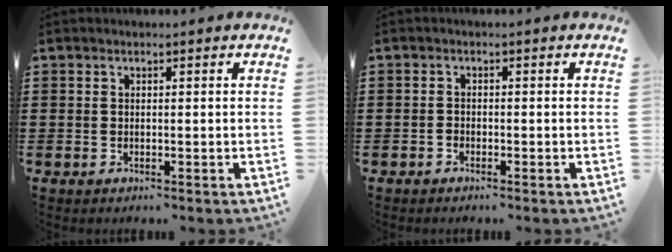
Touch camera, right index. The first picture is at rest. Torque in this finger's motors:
{"motor_torque": [0.83, 0.91, 0.03, 0.02]}